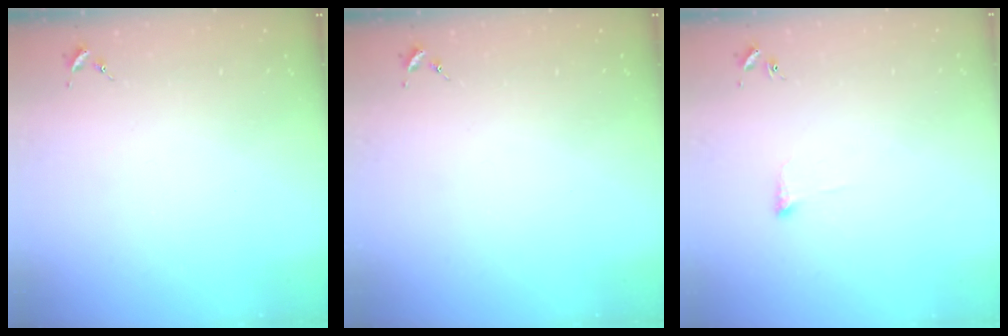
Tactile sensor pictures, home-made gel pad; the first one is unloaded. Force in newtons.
{"total": 0.0}
{"total": 4.0, "press": 4.0, "slide": 0.5}